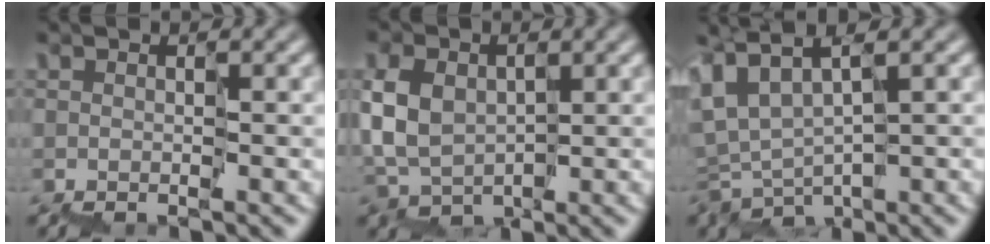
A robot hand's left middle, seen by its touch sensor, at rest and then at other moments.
{"total": 2.6, "force": [0.3, 2.2, 1.4], "torque": [-0.038, 0.011, 0.002]}
{"total": 3.0, "force": [-0.8, 1.6, 2.4], "torque": [-0.061, 0.002, -0.012]}